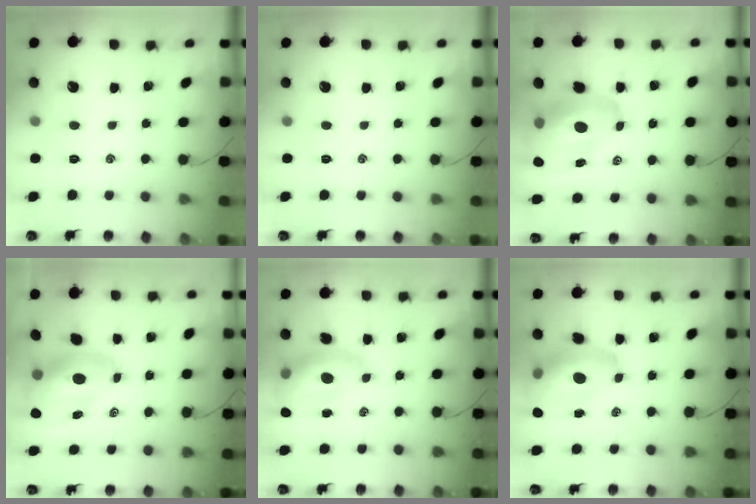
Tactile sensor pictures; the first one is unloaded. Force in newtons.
{"total": 0.0}
{"total": 16.9, "press": 16.3, "slide": 4.7}
{"total": 10.1, "press": 9.5, "slide": 3.2}
{"total": 12.5, "press": 11.9, "slide": 3.7}
{"total": 14.5, "press": 13.8, "slide": 4.3}